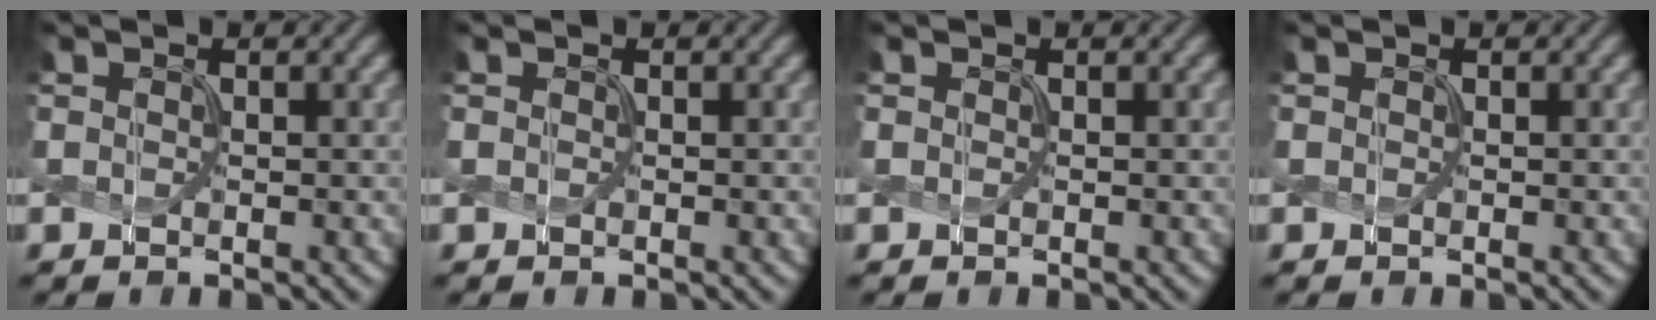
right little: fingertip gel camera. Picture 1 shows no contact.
{"total": 0.0}
{"total": 0.0}
{"total": 0.0}